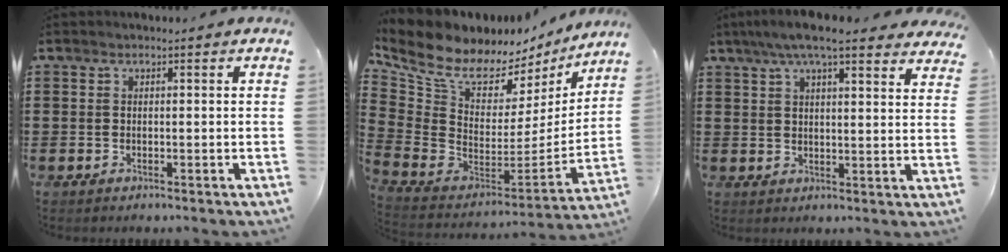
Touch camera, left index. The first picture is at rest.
{"total": 7.7, "force": [6.1, 3.8, 2.7], "torque": [-0.094, -0.059, 0.109]}
{"total": 7.4, "force": [6.2, 0.8, 4.1], "torque": [-0.095, -0.012, 0.110]}